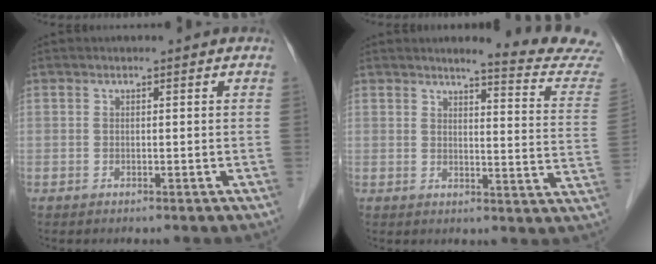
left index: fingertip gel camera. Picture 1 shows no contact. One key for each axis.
{"total": 11.9, "fx": 11.6, "fy": -1.3, "fz": 2.4, "tx": -0.024, "ty": -0.093, "tz": 0.115}